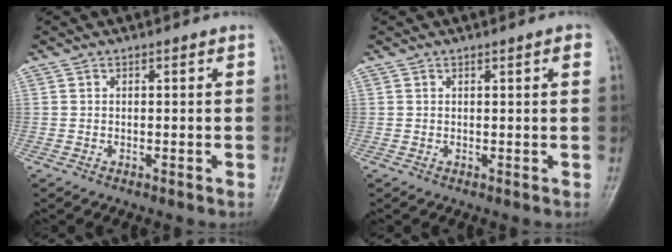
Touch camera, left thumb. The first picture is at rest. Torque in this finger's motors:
{"motor_torque": [-0.10, -0.02, 0.01, -0.01, 0.01]}